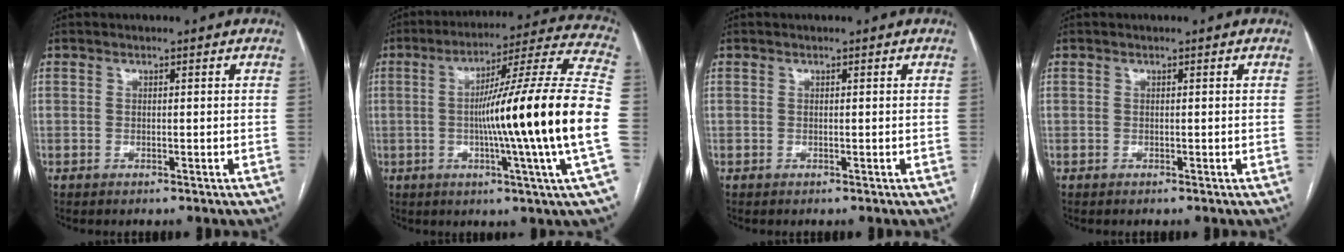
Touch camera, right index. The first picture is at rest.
{"total": 23.2, "force": [-3.1, -2.3, 22.9], "torque": [-0.296, 0.000, -0.070]}
{"total": 0.0}
{"total": 0.0}